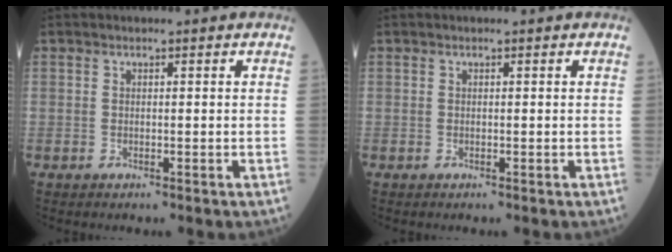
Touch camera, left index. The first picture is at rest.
{"total": 0.0}